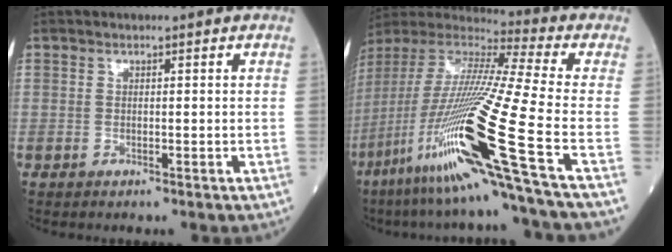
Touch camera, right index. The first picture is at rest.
{"total": 26.4, "force": [-10.4, -0.7, 24.2], "torque": [-0.479, -0.051, -0.200]}